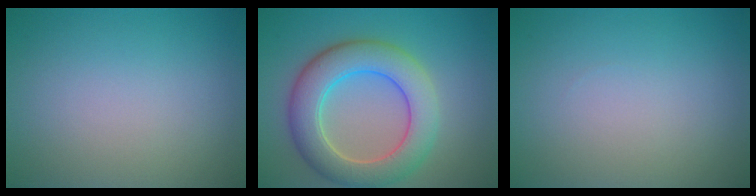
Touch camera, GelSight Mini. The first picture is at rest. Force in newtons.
{"total": 7.3, "press": 7.3, "slide": 0.1}
{"total": 0.0}